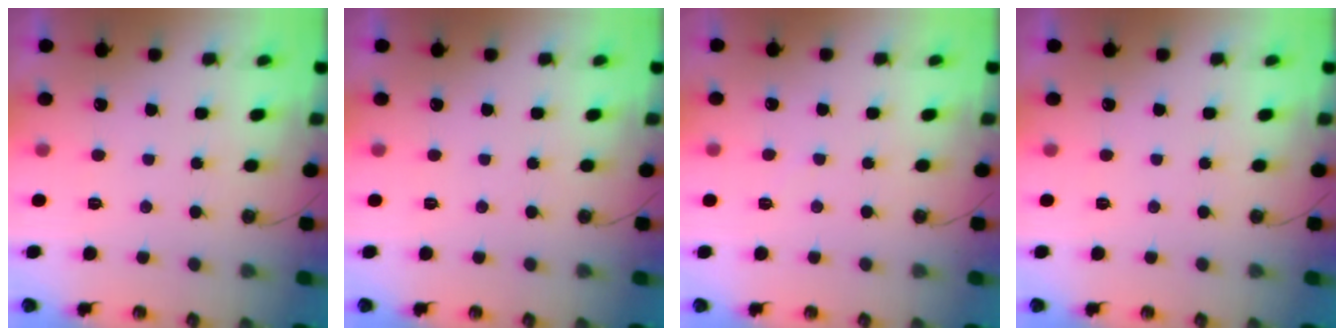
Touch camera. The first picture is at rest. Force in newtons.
{"total": 0.0}
{"total": 5.9, "press": 5.9, "slide": 0.6}
{"total": 0.0}